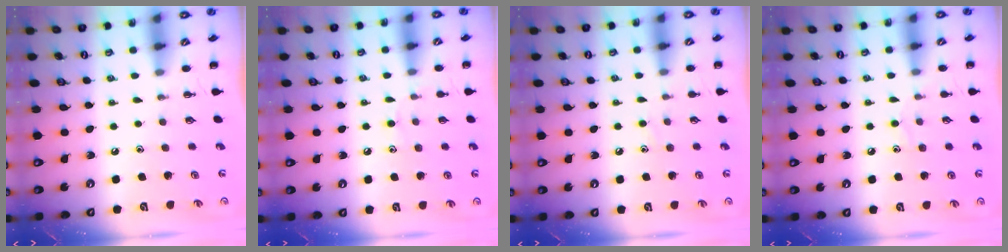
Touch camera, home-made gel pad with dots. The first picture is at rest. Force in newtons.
{"total": 7.1, "press": 6.8, "slide": 1.9}
{"total": 6.1, "press": 5.8, "slide": 2.1}
{"total": 6.9, "press": 6.4, "slide": 2.4}